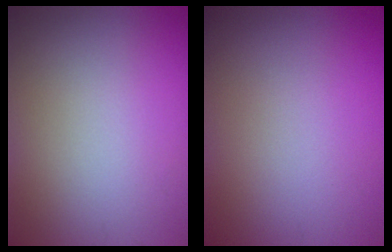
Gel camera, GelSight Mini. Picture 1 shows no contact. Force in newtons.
{"total": 0.0}